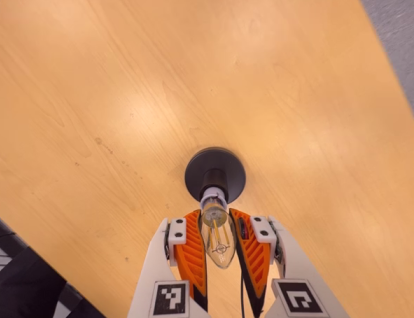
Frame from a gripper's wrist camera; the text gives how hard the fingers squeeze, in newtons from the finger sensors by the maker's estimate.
{"total": 22.8, "left": 24.8, "right": 20.9}